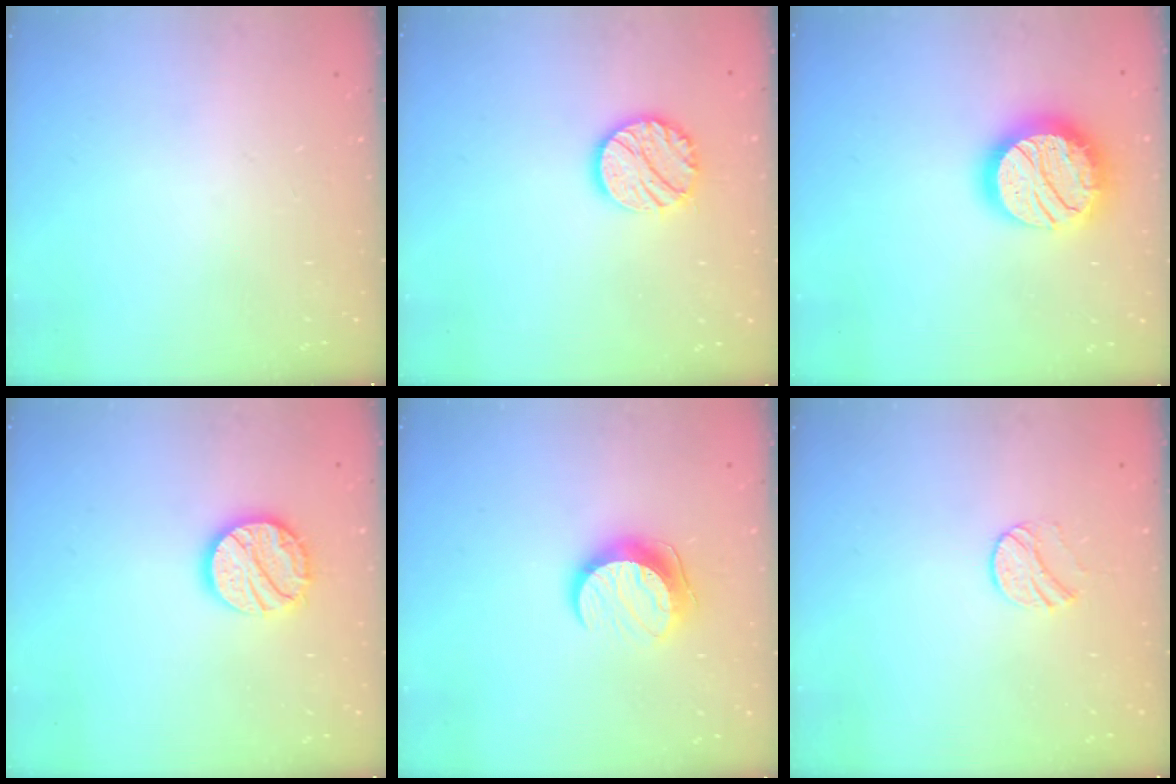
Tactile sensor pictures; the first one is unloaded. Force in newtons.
{"total": 11.6, "press": 11.6, "slide": 0.5}
{"total": 20.9, "press": 20.9, "slide": 1.6}
{"total": 14.6, "press": 14.6, "slide": 1.1}
{"total": 10.2, "press": 10.2, "slide": 0.6}
{"total": 7.0, "press": 7.0, "slide": 0.6}